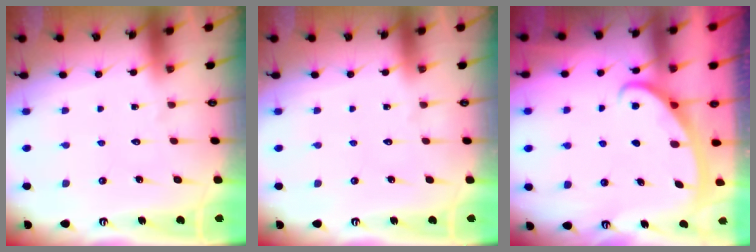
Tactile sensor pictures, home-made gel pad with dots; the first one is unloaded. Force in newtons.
{"total": 0.0}
{"total": 2.8, "press": 2.8, "slide": 0.4}